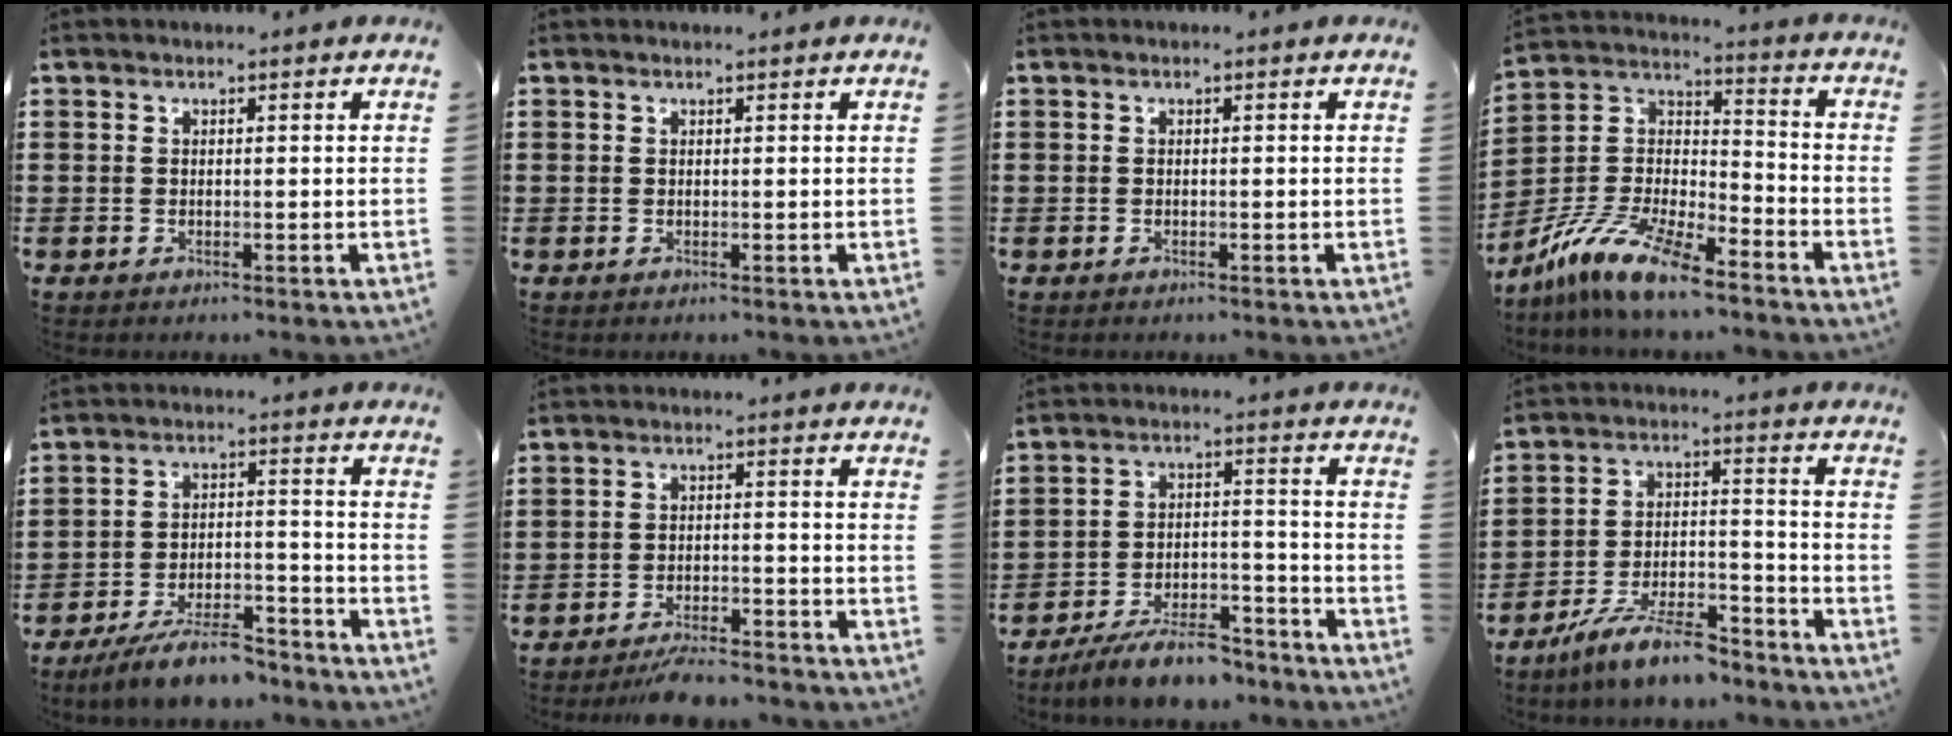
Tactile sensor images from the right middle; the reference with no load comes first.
{"total": 0.0}
{"total": 0.0}
{"total": 11.6, "force": [-9.4, 2.2, 6.4], "torque": [-0.153, 0.011, -0.194]}
{"total": 8.7, "force": [-7.4, 1.9, 4.0], "torque": [-0.070, 0.014, -0.139]}
{"total": 4.5, "force": [-4.2, 0.6, 1.3], "torque": [-0.022, 0.004, -0.085]}
{"total": 8.7, "force": [-7.6, 2.0, 3.7], "torque": [-0.057, 0.021, -0.141]}
{"total": 9.9, "force": [-8.2, 1.6, 5.2], "torque": [-0.105, 0.014, -0.159]}